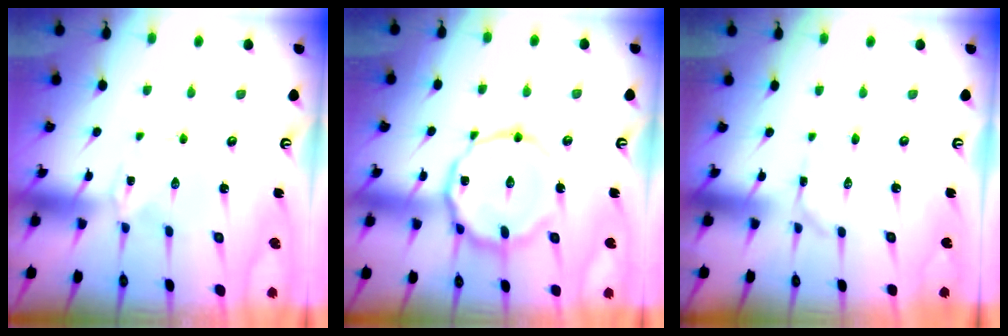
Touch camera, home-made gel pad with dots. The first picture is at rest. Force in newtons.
{"total": 17.0, "press": 17.0, "slide": 1.3}
{"total": 1.6, "press": 1.6, "slide": 0.1}